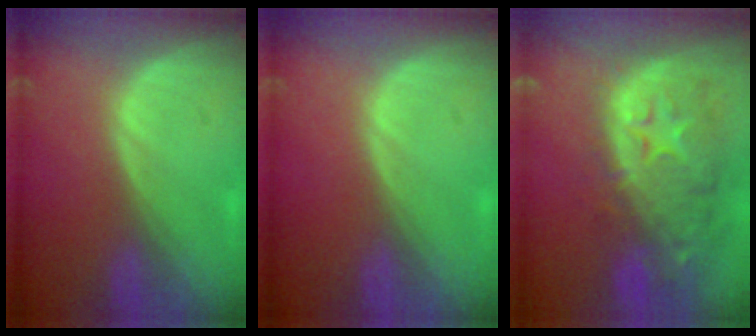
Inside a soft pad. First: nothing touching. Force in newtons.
{"total": 0.0}
{"total": 13.9, "press": 11.1, "slide": 8.3}